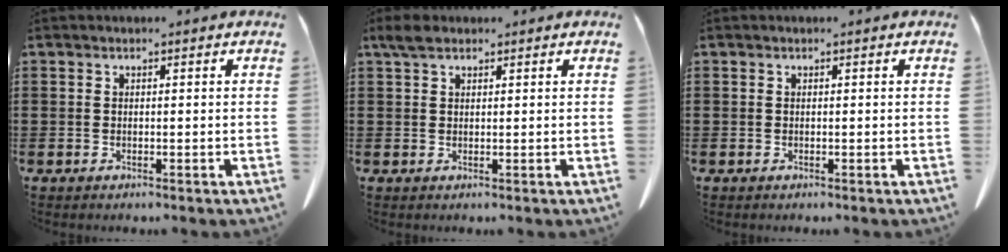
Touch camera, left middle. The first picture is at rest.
{"total": 2.3, "force": [1.6, 1.0, 1.4], "torque": [-0.032, 0.007, 0.030]}
{"total": 0.0}